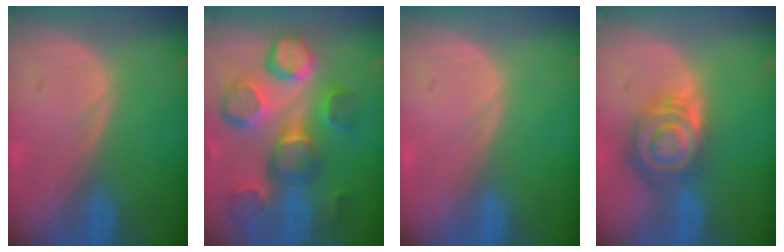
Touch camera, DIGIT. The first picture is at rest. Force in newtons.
{"total": 12.4, "press": 11.1, "slide": 5.6}
{"total": 0.0}
{"total": 8.2, "press": 7.1, "slide": 4.1}